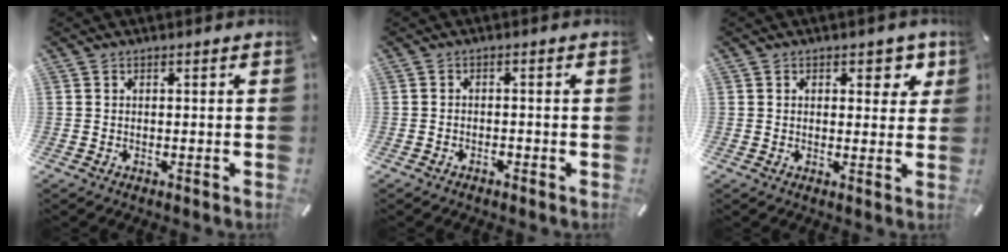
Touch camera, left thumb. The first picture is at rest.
{"total": 1.3, "force": [-1.0, 0.7, 0.5], "torque": [-0.010, 0.003, -0.023]}
{"total": 4.5, "force": [2.1, 2.9, 2.6], "torque": [-0.010, -0.009, 0.027]}